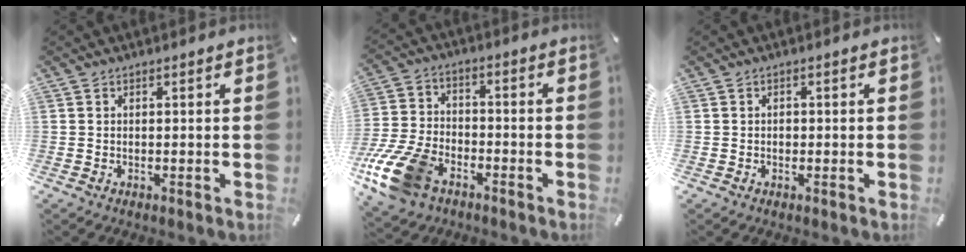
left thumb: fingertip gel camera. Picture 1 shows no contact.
{"total": 14.7, "force": [-7.9, 9.1, 8.3], "torque": [-0.175, 0.043, -0.143]}
{"total": 0.9, "force": [-0.1, 0.8, 0.5], "torque": [-0.011, 0.003, -0.004]}